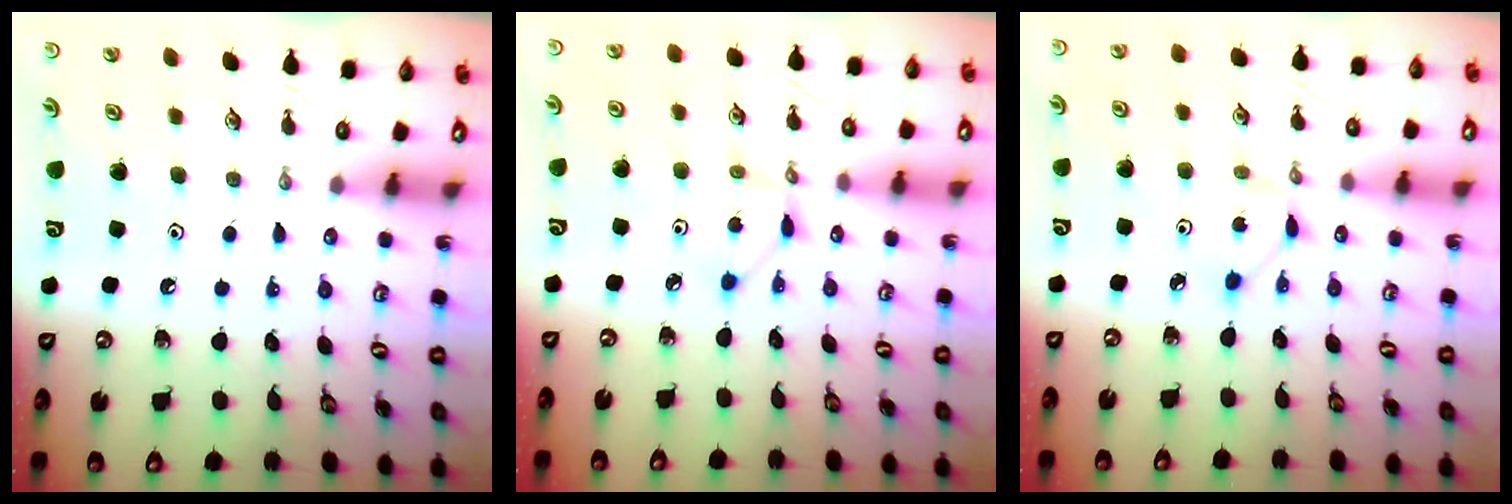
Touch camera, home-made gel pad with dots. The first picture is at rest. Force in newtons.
{"total": 2.7, "press": 2.7, "slide": 0.1}
{"total": 1.6, "press": 1.5, "slide": 0.1}